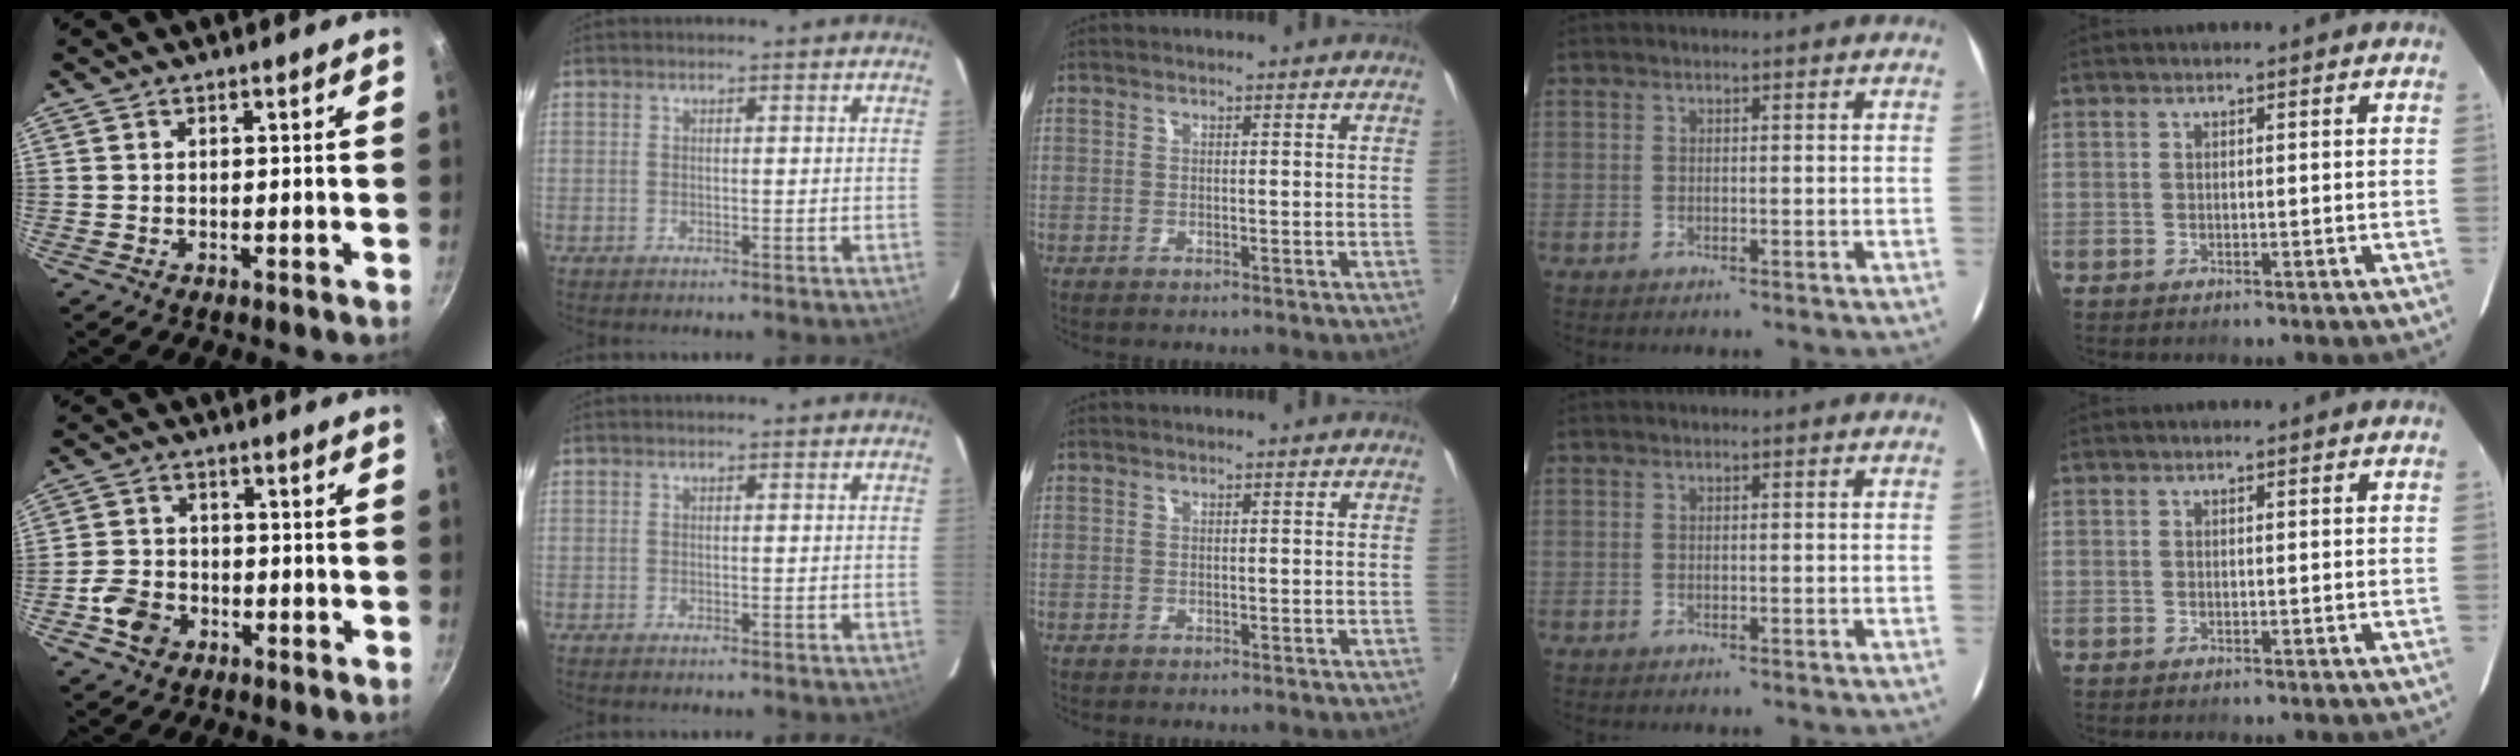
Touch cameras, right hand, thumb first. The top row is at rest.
{"thumb": {"total": 6.6, "force": [-2.8, 5.1, 3.1], "torque": [-0.051, 0.025, -0.058]}}